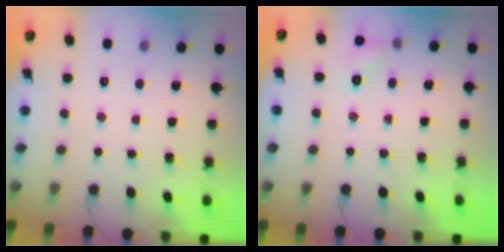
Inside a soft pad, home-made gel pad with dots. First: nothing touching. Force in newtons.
{"total": 5.7, "press": 5.5, "slide": 1.6}